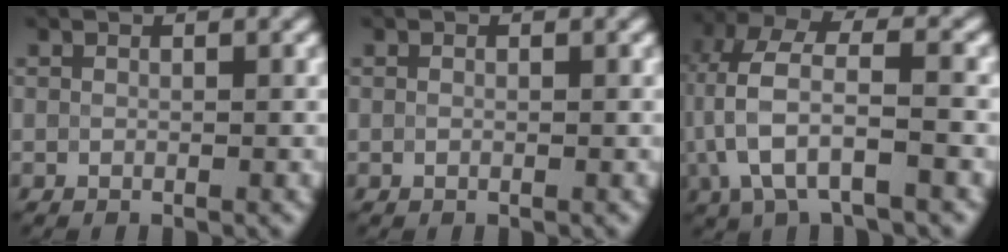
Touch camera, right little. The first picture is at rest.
{"total": 0.0}
{"total": 8.0, "force": [-1.0, 3.6, 7.0], "torque": [-0.149, 0.013, -0.025]}